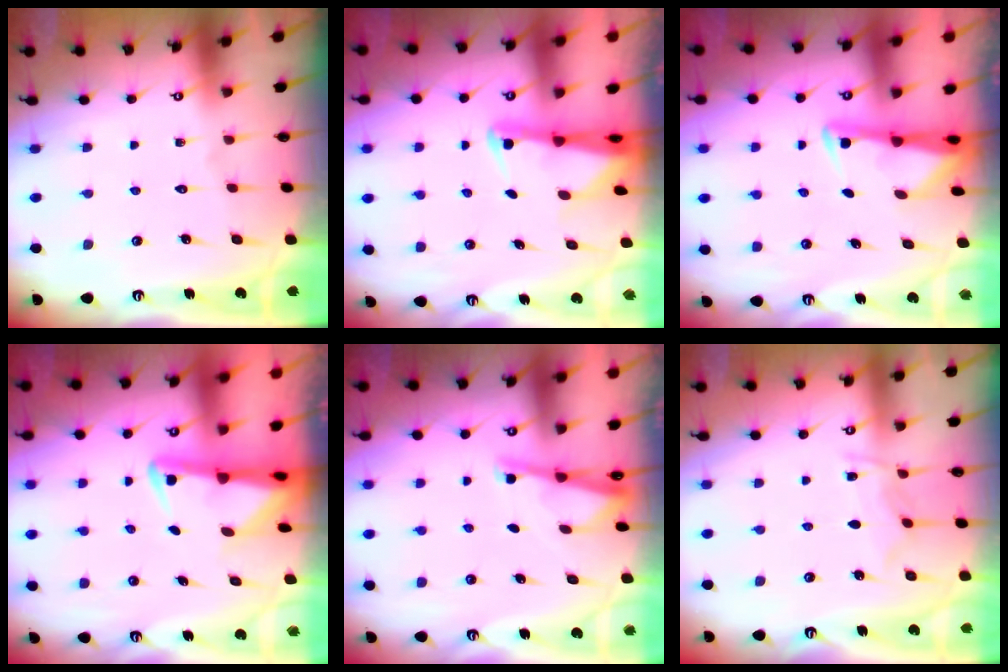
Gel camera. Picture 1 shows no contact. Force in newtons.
{"total": 2.5, "press": 2.4, "slide": 0.5}
{"total": 3.4, "press": 3.4, "slide": 0.4}
{"total": 3.4, "press": 3.4, "slide": 0.6}
{"total": 3.1, "press": 3.0, "slide": 0.4}
{"total": 5.8, "press": 5.7, "slide": 0.7}